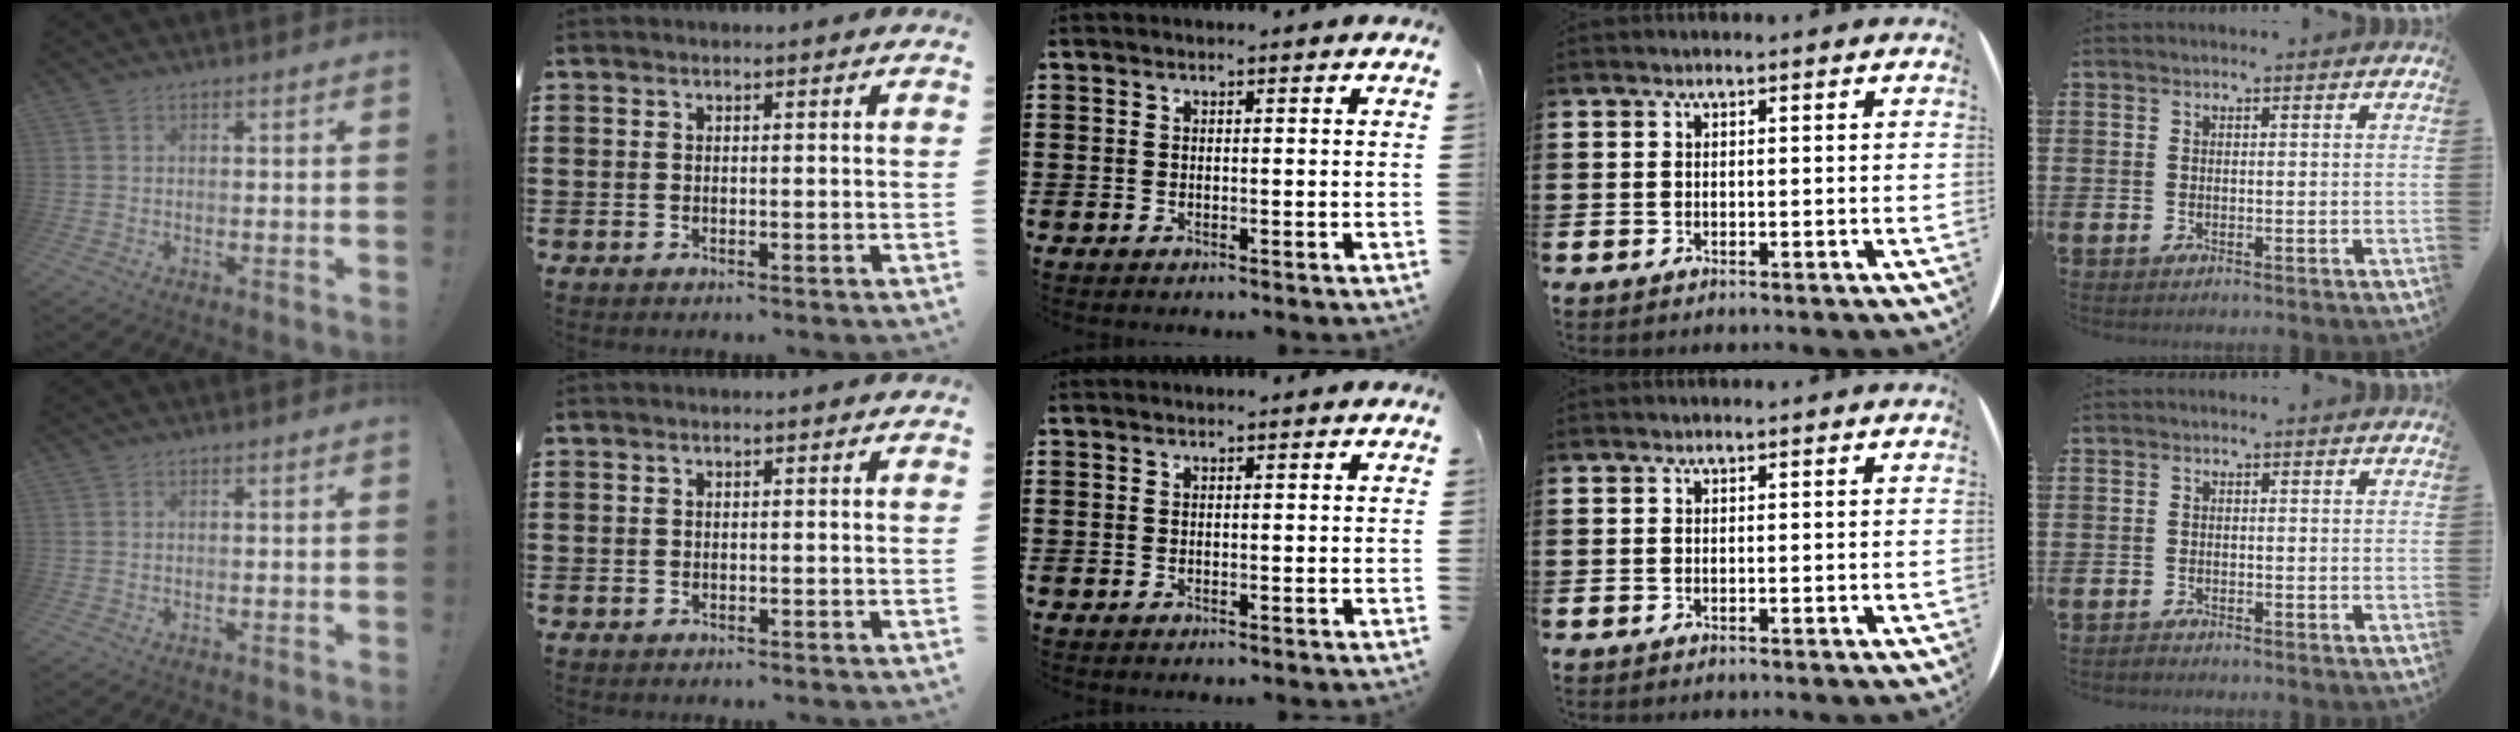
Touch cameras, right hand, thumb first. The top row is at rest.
{"little": {"total": 0.6, "force": [-0.6, 0.1, 0.0], "torque": [-0.002, -0.001, -0.012]}}